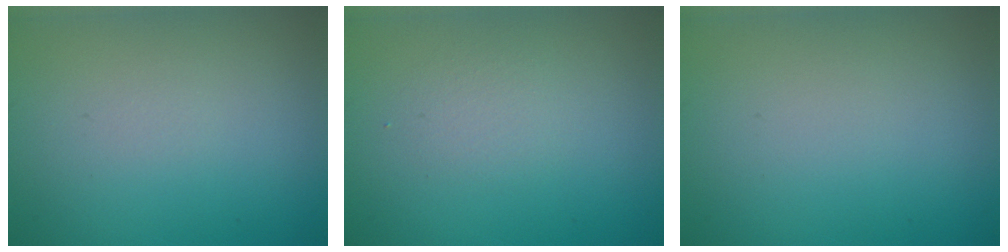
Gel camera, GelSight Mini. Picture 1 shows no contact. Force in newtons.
{"total": 1.2, "press": 1.2, "slide": 0.0}
{"total": 0.0}